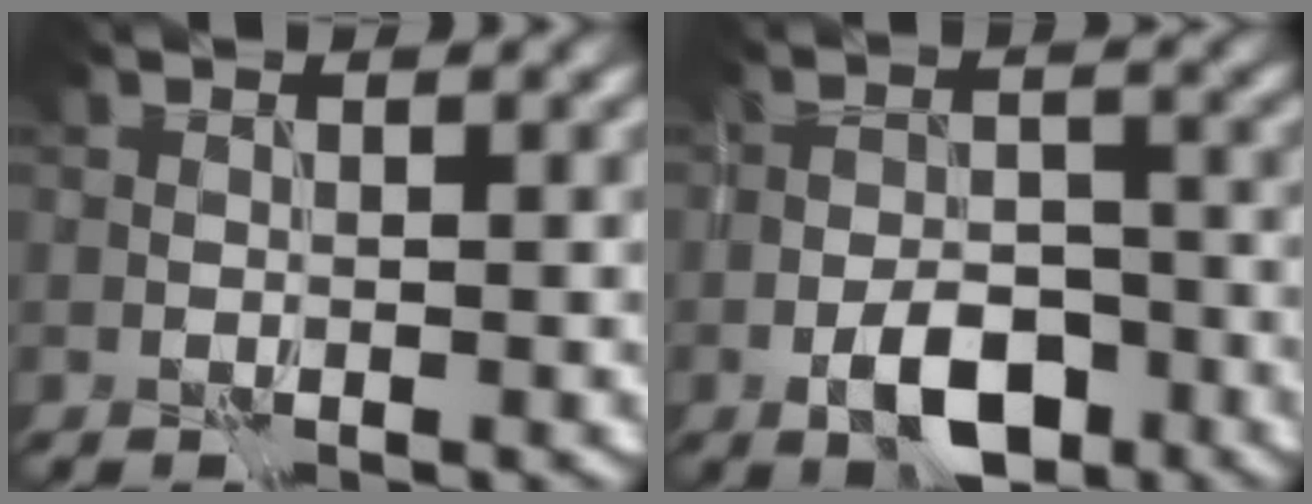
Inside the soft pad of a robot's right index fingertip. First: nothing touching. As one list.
[{"total": 5.3, "force": [-2.9, 2.4, 3.6], "torque": [-0.057, 0.000, -0.053]}]